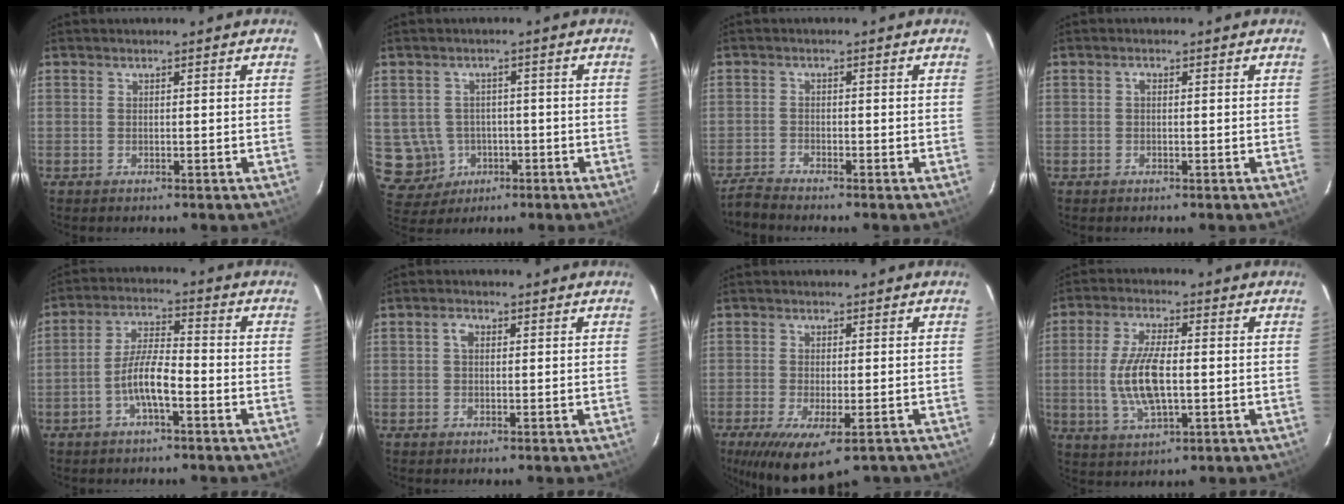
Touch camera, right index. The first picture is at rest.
{"total": 7.5, "force": [-1.6, 7.2, 1.6], "torque": [-0.058, 0.013, -0.007]}
{"total": 2.6, "force": [-2.6, -0.2, 0.1], "torque": [-0.014, -0.007, -0.056]}
{"total": 0.7, "force": [0.0, 0.5, 0.5], "torque": [-0.008, 0.005, -0.002]}
{"total": 6.8, "force": [-3.1, 1.5, 5.9], "torque": [-0.123, 0.009, -0.056]}
{"total": 1.7, "force": [0.3, 1.3, 1.1], "torque": [-0.022, 0.008, 0.003]}
{"total": 10.8, "force": [-6.7, 3.4, 7.8], "torque": [-0.154, -0.043, -0.102]}
{"total": 10.5, "force": [-0.8, 4.0, 9.6], "torque": [-0.199, -0.004, -0.012]}